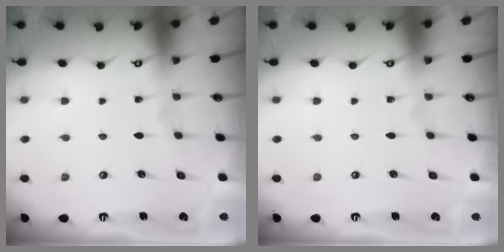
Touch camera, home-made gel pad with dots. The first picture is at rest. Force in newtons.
{"total": 0.0}